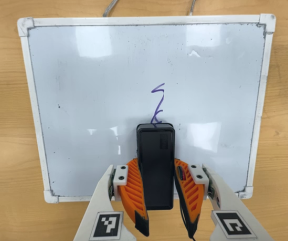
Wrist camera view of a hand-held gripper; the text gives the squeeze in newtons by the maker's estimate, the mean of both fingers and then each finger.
{"total": 9.7, "left": 7.7, "right": 11.7}